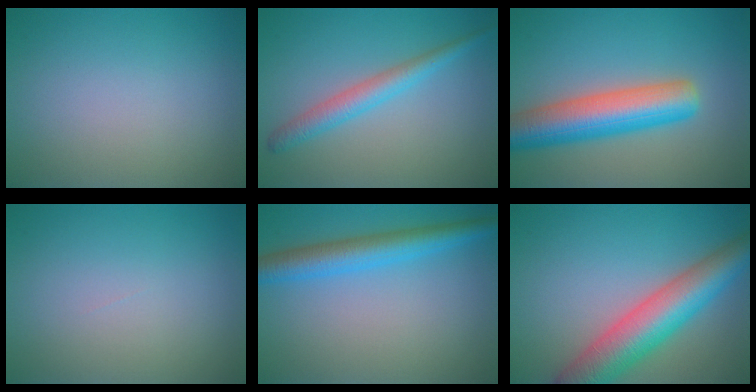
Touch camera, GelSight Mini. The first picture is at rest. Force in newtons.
{"total": 2.9, "press": 2.9, "slide": 0.0}
{"total": 7.8, "press": 7.8, "slide": 0.2}
{"total": 0.0}
{"total": 4.5, "press": 4.5, "slide": 0.2}
{"total": 8.4, "press": 8.4, "slide": 0.3}